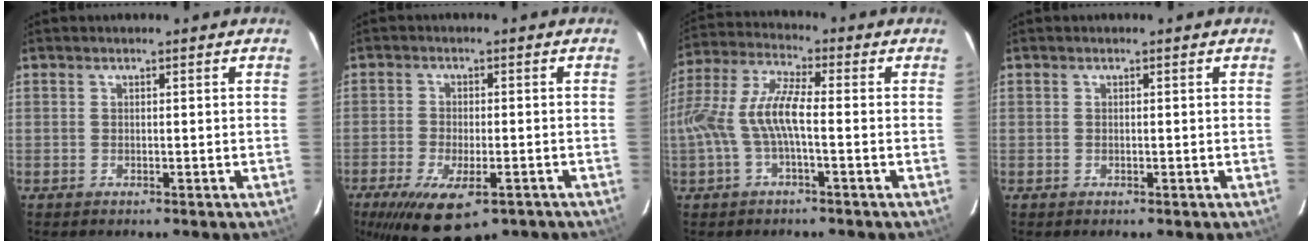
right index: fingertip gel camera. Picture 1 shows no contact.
{"total": 14.4, "force": [-8.9, 5.8, 9.7], "torque": [-0.206, -0.042, -0.135]}
{"total": 10.4, "force": [-2.0, 2.6, 9.9], "torque": [-0.212, 0.006, -0.037]}
{"total": 0.0}